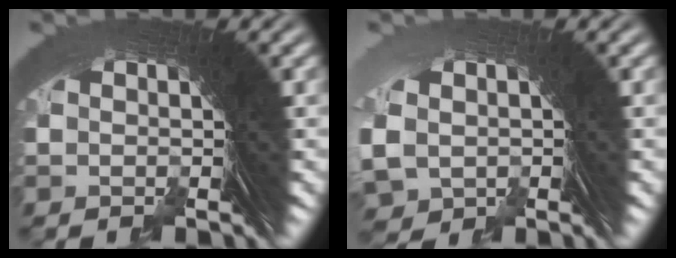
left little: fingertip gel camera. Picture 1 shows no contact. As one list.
[{"total": 2.7, "force": [-1.6, 2.2, 0.0], "torque": [-0.012, -0.017, -0.017]}]